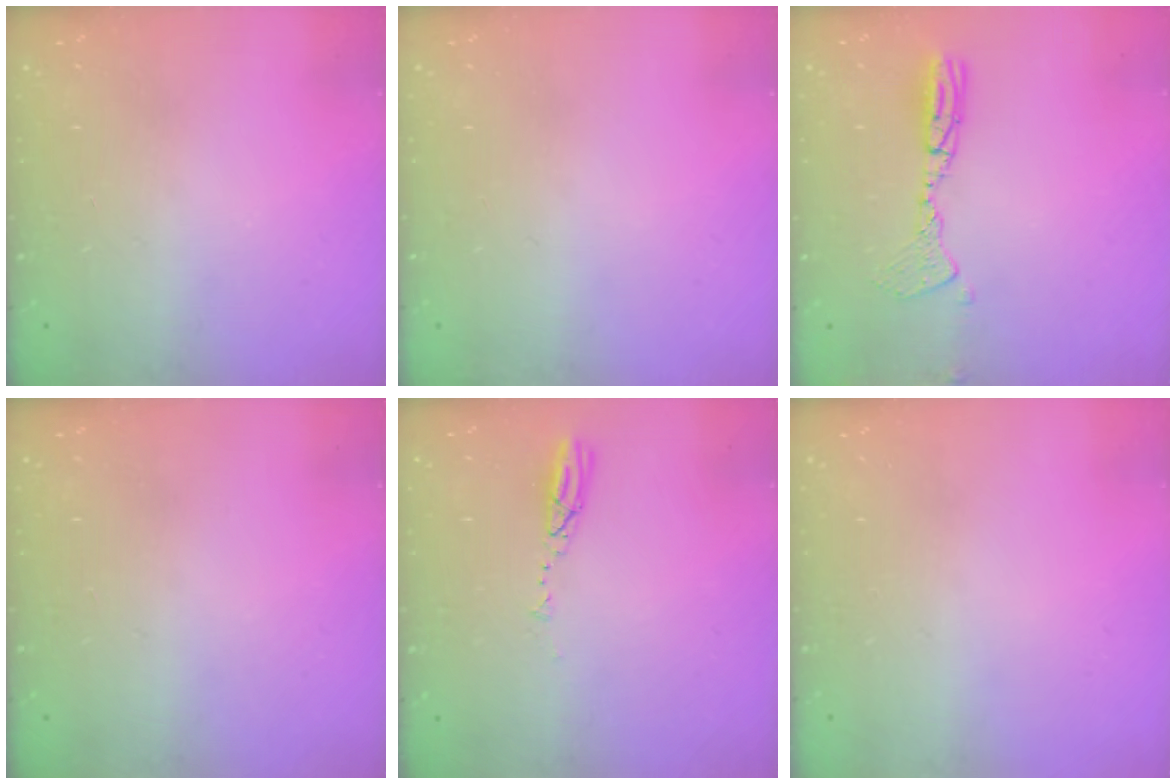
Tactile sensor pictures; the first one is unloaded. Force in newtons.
{"total": 2.8, "press": 2.2, "slide": 1.7}
{"total": 10.0, "press": 9.7, "slide": 2.6}
{"total": 0.0}
{"total": 3.7, "press": 3.7, "slide": 0.4}
{"total": 0.0}